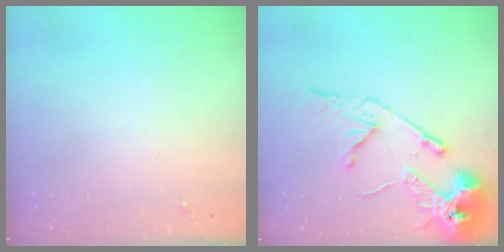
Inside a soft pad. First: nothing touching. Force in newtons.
{"total": 14.9, "press": 14.8, "slide": 2.0}